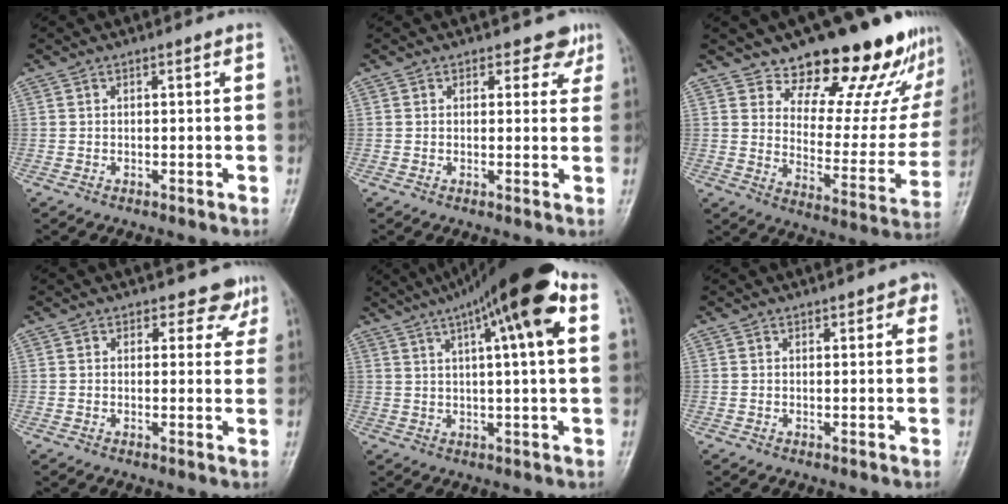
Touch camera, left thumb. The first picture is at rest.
{"total": 3.2, "force": [2.2, 2.2, 0.6], "torque": [0.021, -0.012, 0.018]}
{"total": 21.9, "force": [17.5, 8.9, 9.6], "torque": [-0.075, -0.121, 0.232]}
{"total": 4.0, "force": [3.0, 2.6, 0.5], "torque": [0.023, -0.020, 0.023]}
{"total": 17.9, "force": [7.7, 3.4, 15.9], "torque": [-0.245, 0.022, 0.111]}
{"total": 2.6, "force": [1.3, 1.3, 1.8], "torque": [-0.007, -0.001, 0.013]}